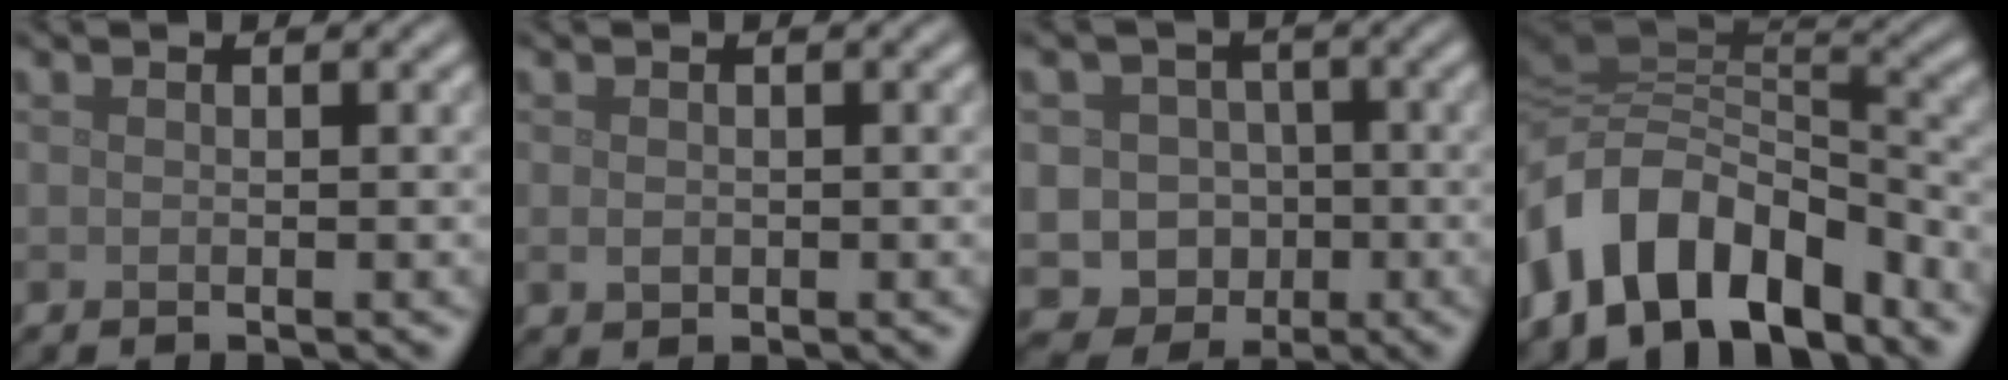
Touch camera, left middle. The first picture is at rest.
{"total": 1.0, "force": [-0.1, 0.8, 0.5], "torque": [-0.010, -0.004, -0.002]}
{"total": 6.1, "force": [-1.5, 5.6, 1.8], "torque": [-0.008, 0.008, -0.052]}
{"total": 11.3, "force": [-5.5, 7.0, 7.0], "torque": [-0.123, 0.012, -0.102]}